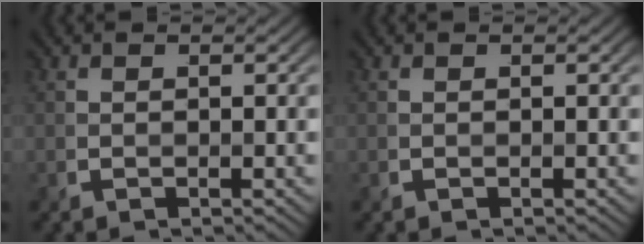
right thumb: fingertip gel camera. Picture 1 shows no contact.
{"total": 0.0}